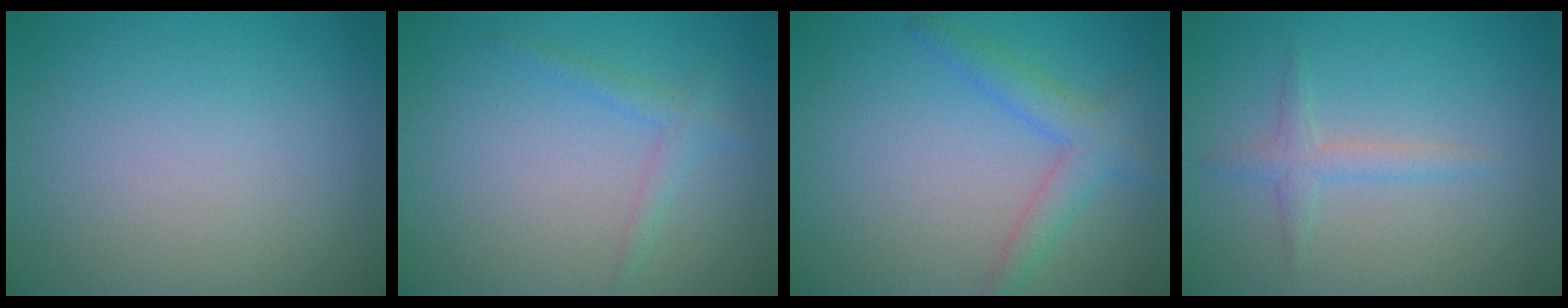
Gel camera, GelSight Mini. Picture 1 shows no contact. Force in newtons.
{"total": 1.5, "press": 1.5, "slide": 0.0}
{"total": 3.1, "press": 3.1, "slide": 0.1}
{"total": 1.7, "press": 1.7, "slide": 0.0}